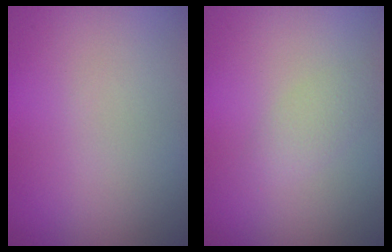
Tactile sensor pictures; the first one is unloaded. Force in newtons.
{"total": 1.5, "press": 1.5, "slide": 0.1}